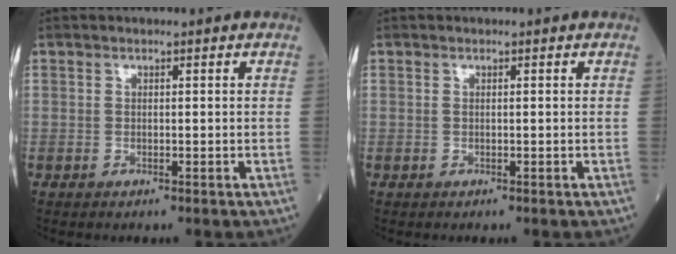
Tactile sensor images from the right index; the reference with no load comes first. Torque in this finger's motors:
{"motor_torque": [-0.33, -0.10, -0.04, -0.01]}